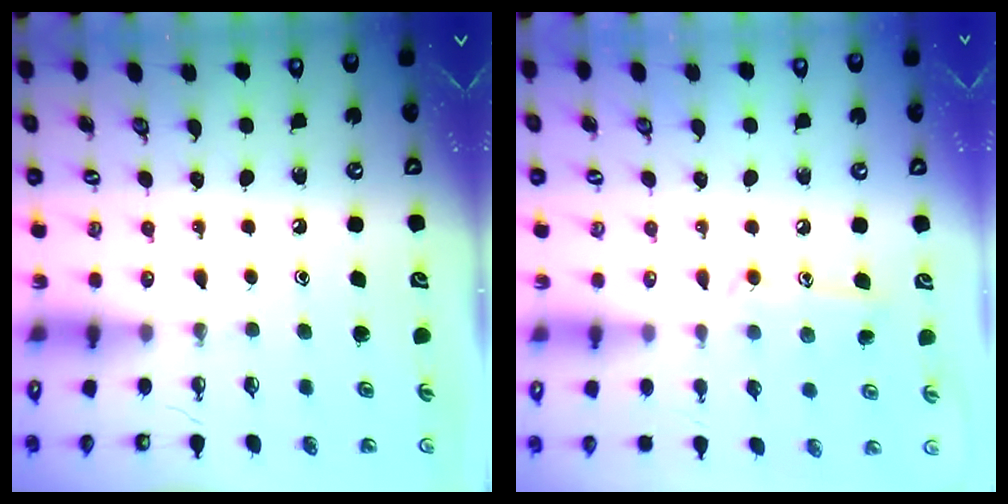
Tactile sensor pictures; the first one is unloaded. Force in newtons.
{"total": 9.4, "press": 9.4, "slide": 0.7}